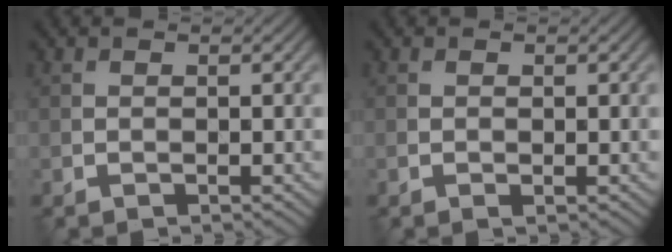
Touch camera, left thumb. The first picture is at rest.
{"total": 0.6, "force": [0.0, 0.2, 0.5], "torque": [-0.009, -0.002, 0.000]}